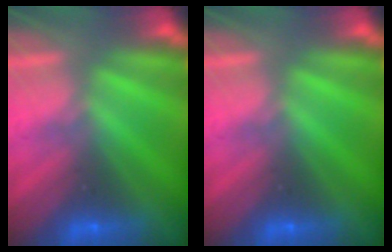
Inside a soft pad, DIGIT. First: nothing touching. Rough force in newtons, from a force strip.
{"total": 0.0}